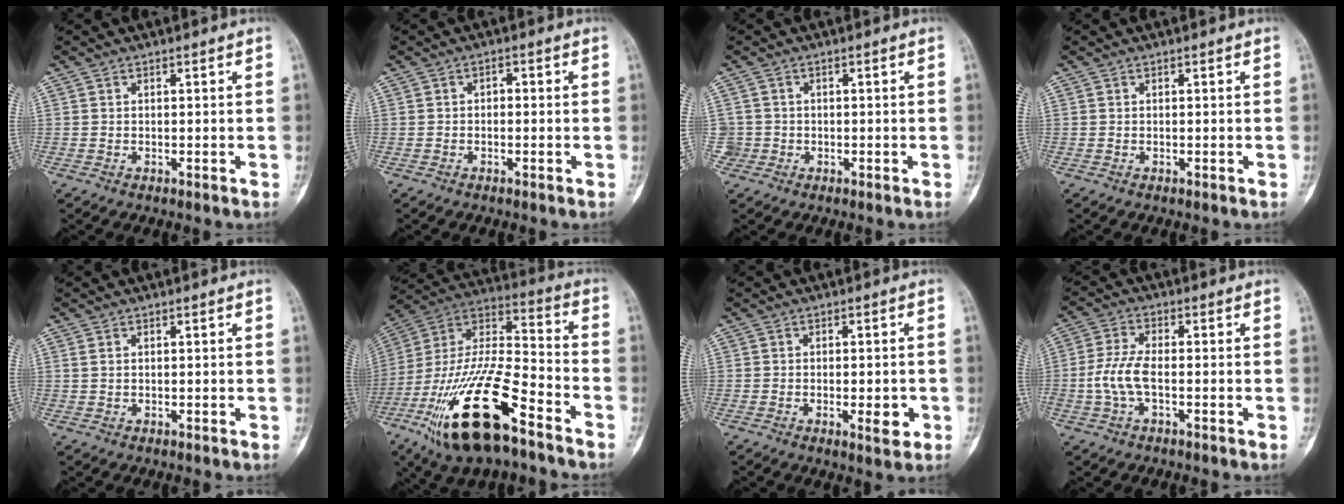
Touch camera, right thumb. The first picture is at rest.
{"total": 1.2, "force": [-0.2, 0.9, 0.8], "torque": [-0.006, 0.006, -0.008]}
{"total": 2.4, "force": [-0.6, 2.3, -0.2], "torque": [0.018, 0.009, -0.015]}
{"total": 0.0}
{"total": 0.8, "force": [0.3, 0.5, 0.5], "torque": [-0.013, 0.005, 0.010]}
{"total": 26.5, "force": [-14.1, 9.3, 20.4], "torque": [-0.438, 0.044, -0.254]}
{"total": 4.4, "force": [-1.4, 1.6, 3.9], "torque": [-0.049, -0.001, -0.013]}
{"total": 6.3, "force": [-1.4, 2.7, 5.5], "torque": [-0.136, 0.015, -0.029]}